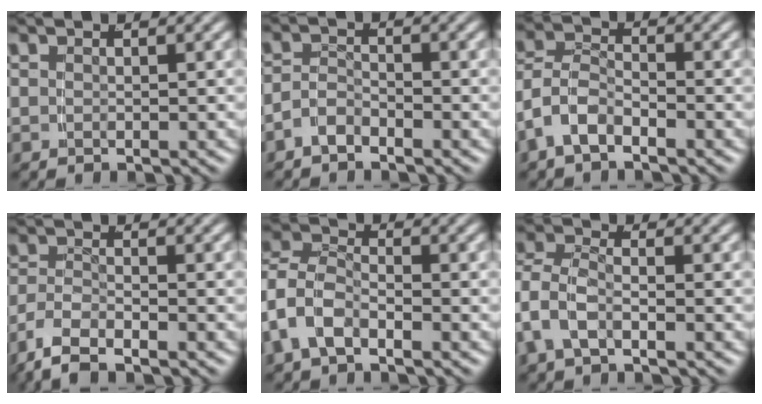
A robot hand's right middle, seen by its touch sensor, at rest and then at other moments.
{"total": 2.5, "force": [-2.0, 1.2, 0.8], "torque": [-0.015, -0.008, -0.036]}
{"total": 5.9, "force": [-2.4, 4.8, 2.5], "torque": [-0.075, -0.022, -0.043]}
{"total": 4.0, "force": [-2.6, 2.0, 2.2], "torque": [-0.061, -0.014, -0.040]}
{"total": 7.1, "force": [-1.6, 6.2, 3.2], "torque": [-0.099, -0.022, -0.033]}
{"total": 4.6, "force": [-0.5, 3.7, 2.7], "torque": [-0.078, -0.014, -0.010]}